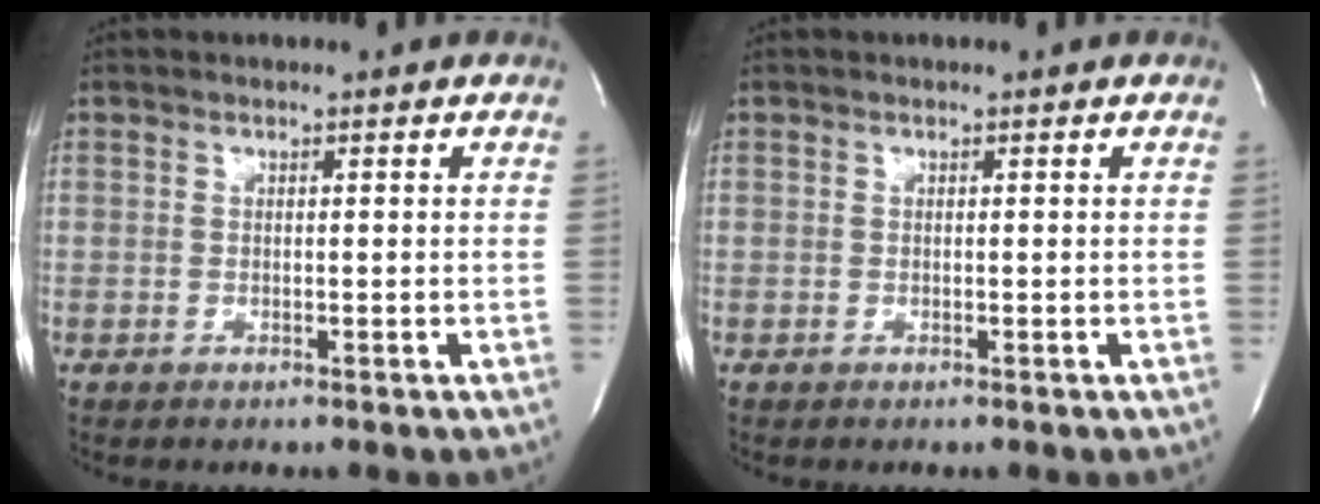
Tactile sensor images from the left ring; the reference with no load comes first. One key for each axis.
{"total": 0.0}